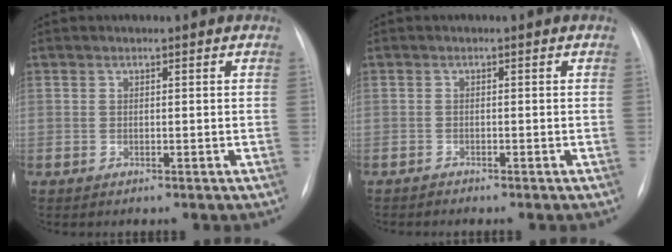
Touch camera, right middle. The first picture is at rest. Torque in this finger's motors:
{"motor_torque": [-0.09, 0.03, -0.01, 0.00]}